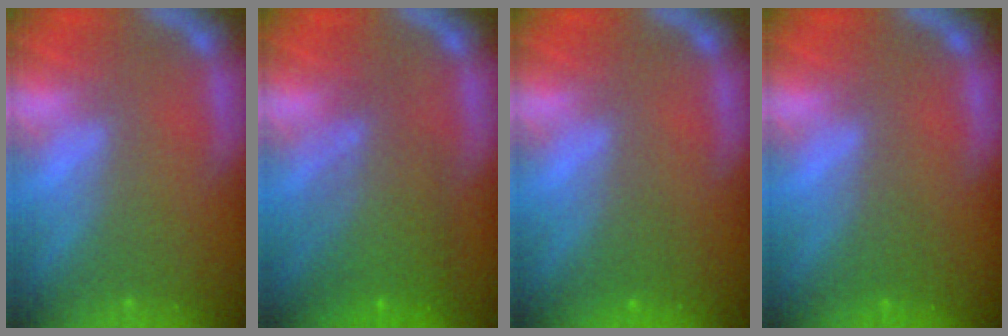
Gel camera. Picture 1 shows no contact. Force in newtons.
{"total": 5.5}
{"total": 1.0}
{"total": 1.0}